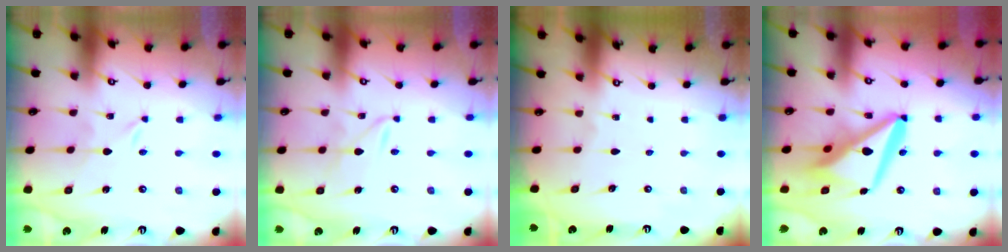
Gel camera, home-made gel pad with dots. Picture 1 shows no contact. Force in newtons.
{"total": 2.5, "press": 2.5, "slide": 0.3}
{"total": 0.0}
{"total": 15.5, "press": 15.4, "slide": 1.9}